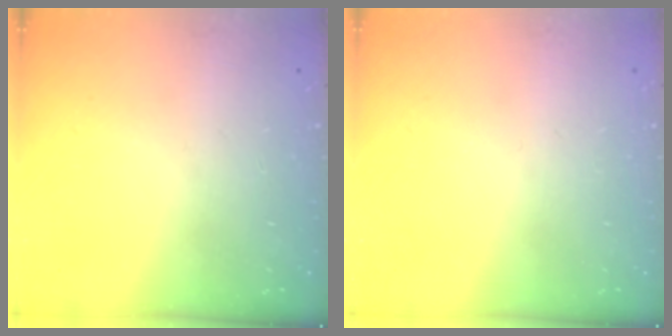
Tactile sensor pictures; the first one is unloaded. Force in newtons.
{"total": 0.0}